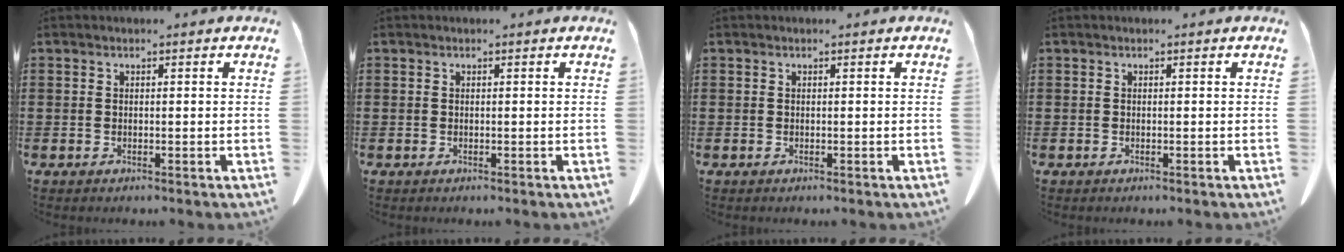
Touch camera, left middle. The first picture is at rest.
{"total": 0.0}
{"total": 0.0}
{"total": 0.0}